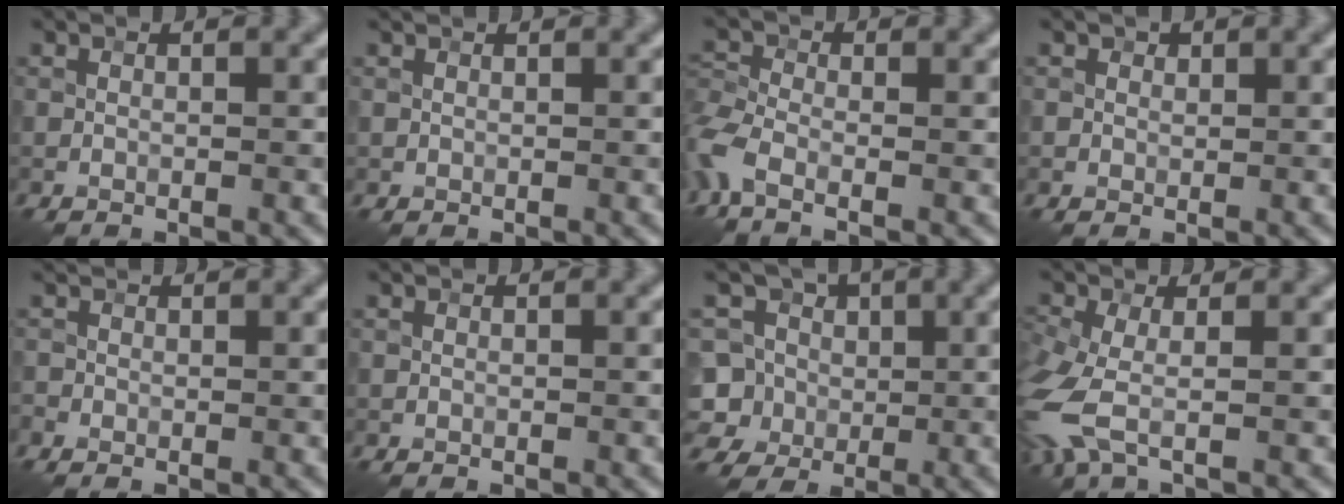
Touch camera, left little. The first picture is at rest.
{"total": 0.6, "force": [0.6, 0.2, -0.1], "torque": [0.002, 0.001, 0.012]}
{"total": 4.0, "force": [-2.3, 1.7, 2.8], "torque": [-0.073, -0.009, -0.067]}
{"total": 0.8, "force": [0.4, 0.7, 0.1], "torque": [0.001, -0.004, 0.005]}
{"total": 0.7, "force": [-0.1, 0.6, 0.2], "torque": [-0.007, 0.000, -0.009]}
{"total": 0.0}
{"total": 8.1, "force": [1.6, 7.2, 3.5], "torque": [-0.067, 0.029, -0.005]}
{"total": 5.9, "force": [-1.6, 2.9, 4.8], "torque": [-0.143, -0.018, -0.041]}